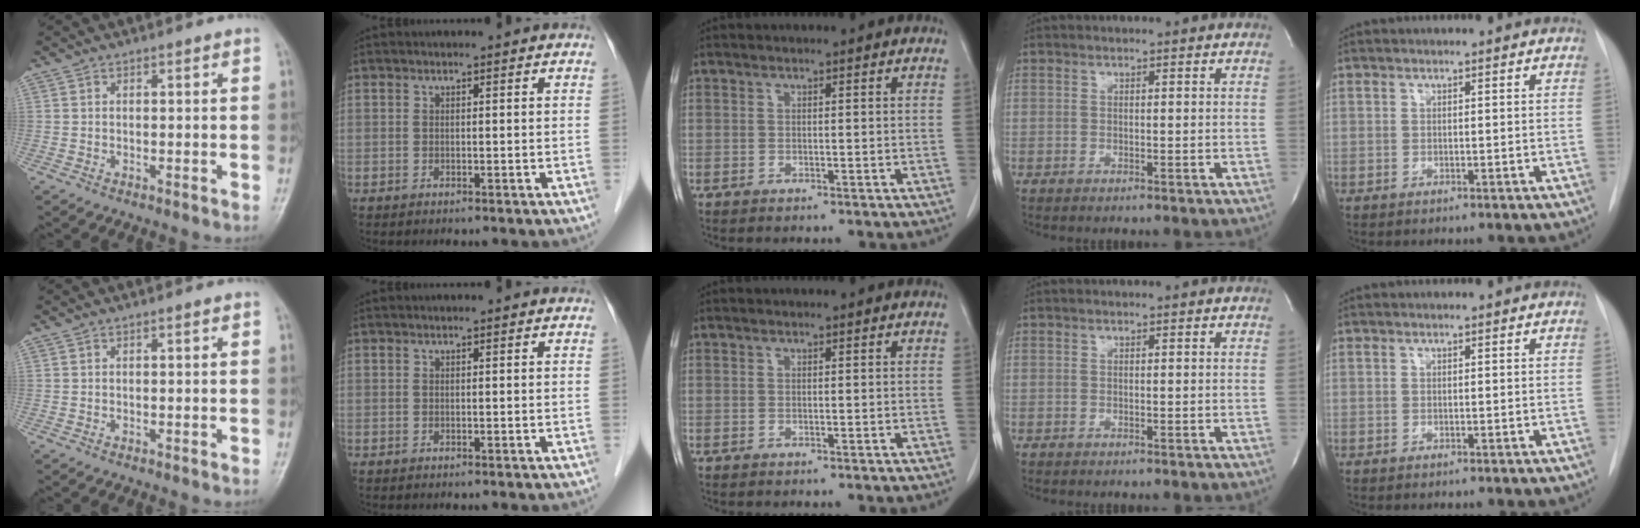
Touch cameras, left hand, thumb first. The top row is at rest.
{}